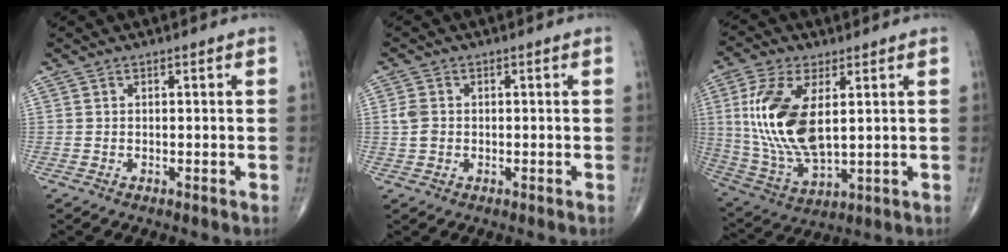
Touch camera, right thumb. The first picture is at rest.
{"total": 2.8, "force": [0.0, 2.3, 1.7], "torque": [-0.034, 0.006, -0.001]}
{"total": 17.2, "force": [3.1, 8.4, 14.7], "torque": [-0.307, -0.016, 0.071]}